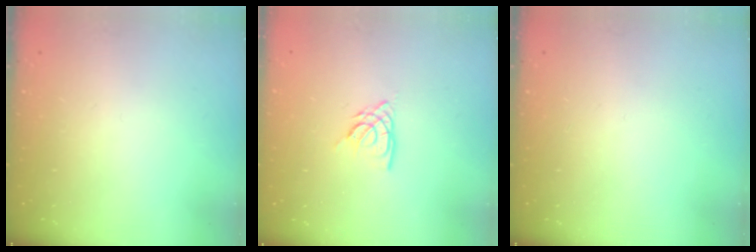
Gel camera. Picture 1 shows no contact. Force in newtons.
{"total": 4.7, "press": 4.7, "slide": 0.4}
{"total": 0.0}